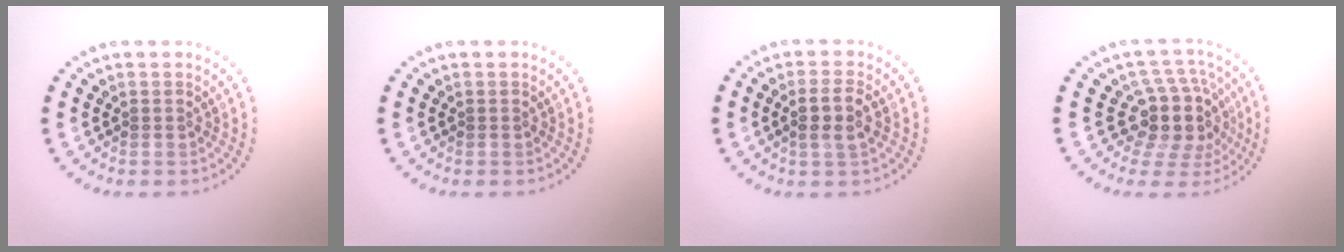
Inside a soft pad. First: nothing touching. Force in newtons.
{"total": 0.0}
{"total": 2.4, "press": 2.2, "slide": 0.7}
{"total": 4.8, "press": 3.9, "slide": 2.8}